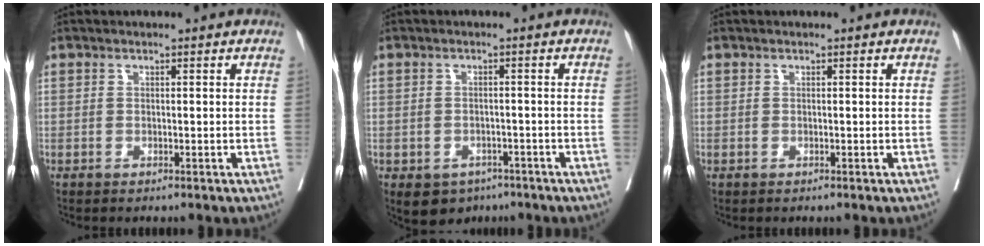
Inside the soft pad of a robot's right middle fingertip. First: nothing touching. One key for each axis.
{"total": 5.6, "fx": -3.6, "fy": 4.1, "fz": 1.6, "tx": -0.025, "ty": 0.002, "tz": -0.045}
{"total": 0.0}